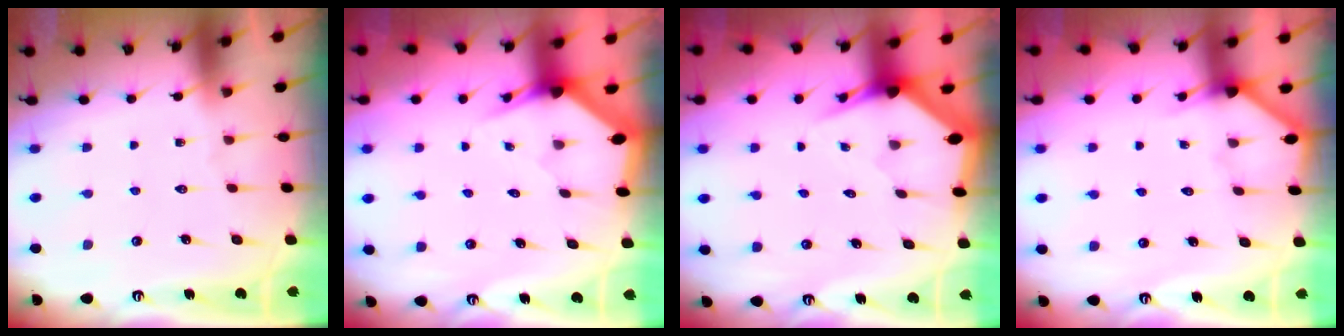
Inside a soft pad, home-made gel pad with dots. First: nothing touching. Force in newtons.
{"total": 3.0, "press": 3.0, "slide": 0.2}
{"total": 3.6, "press": 3.6, "slide": 0.2}
{"total": 3.5, "press": 3.5, "slide": 0.2}